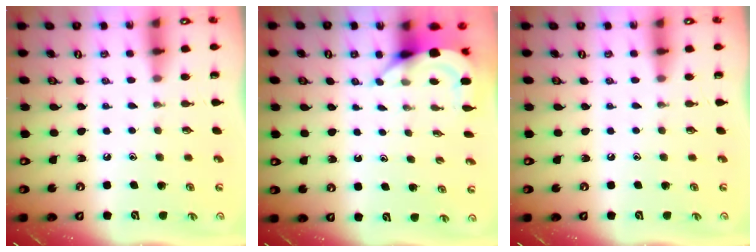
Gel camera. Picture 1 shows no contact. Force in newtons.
{"total": 4.6, "press": 4.6, "slide": 0.3}
{"total": 0.0}